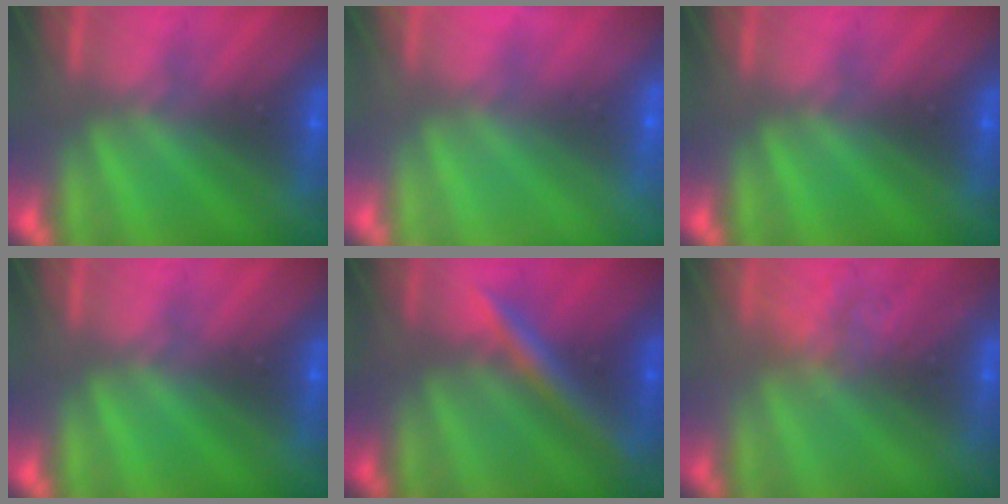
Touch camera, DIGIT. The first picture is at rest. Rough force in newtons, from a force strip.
{"total": 7.6}
{"total": 0.0}
{"total": 0.0}
{"total": 2.4}
{"total": 3.2}